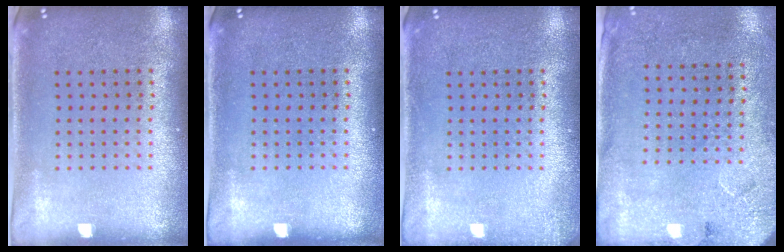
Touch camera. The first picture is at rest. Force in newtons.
{"total": 0.0}
{"total": 1.1, "press": 1.1, "slide": 0.3}
{"total": 2.7, "press": 2.2, "slide": 1.6}